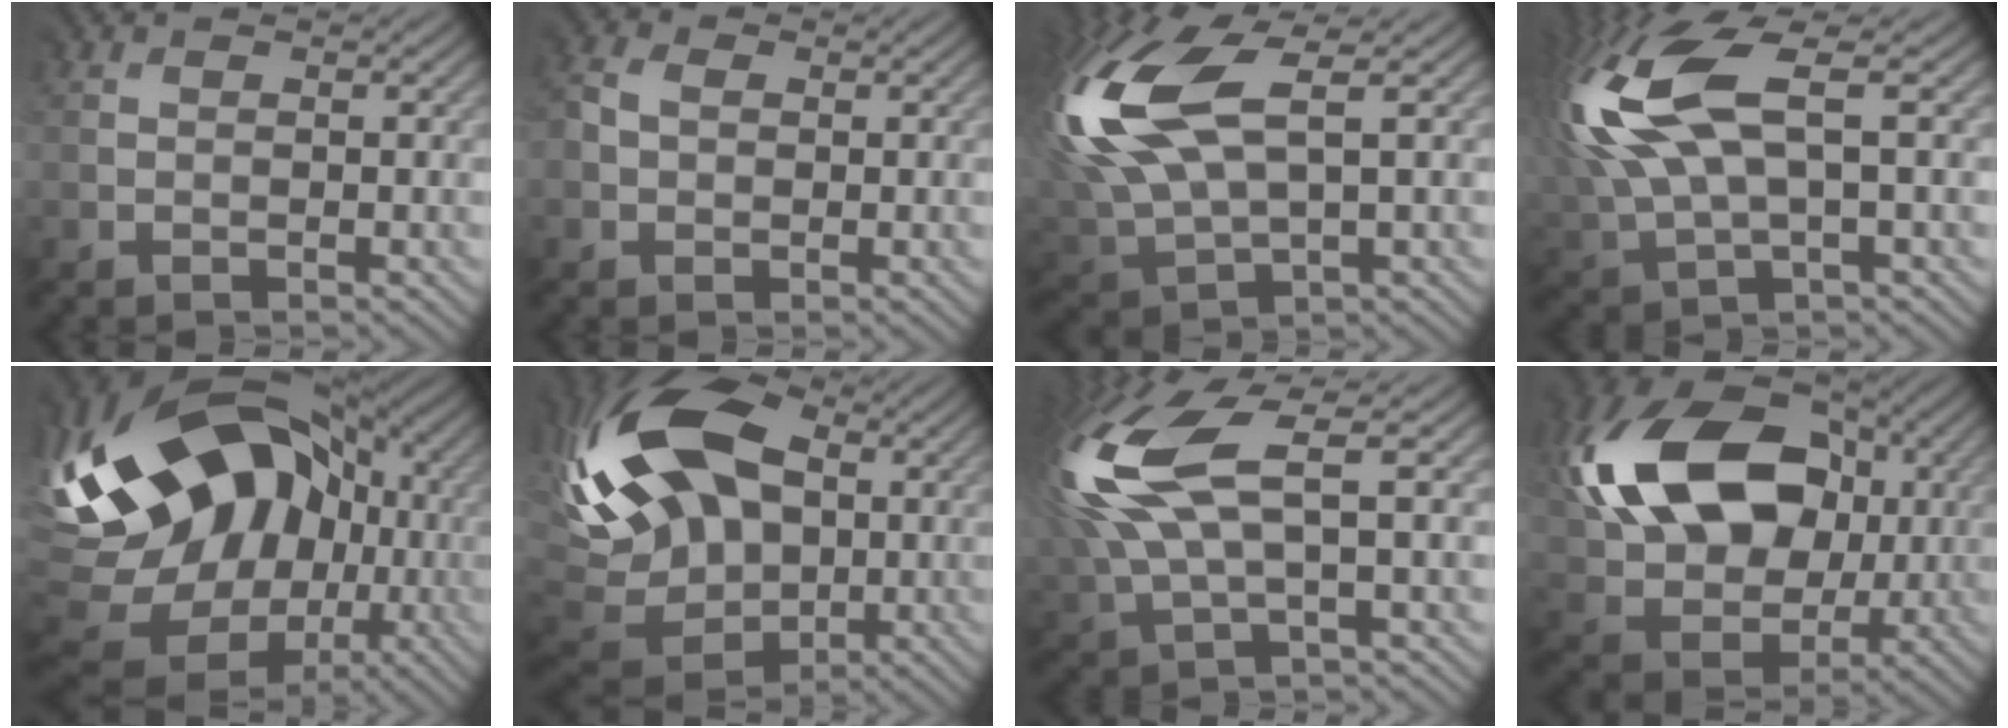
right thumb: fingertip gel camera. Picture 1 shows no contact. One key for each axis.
{"total": 3.1, "fx": 0.3, "fy": 2.6, "fz": 1.5, "tx": -0.043, "ty": -0.002, "tz": 0.009}
{"total": 15.0, "fx": 4.9, "fy": 7.5, "fz": 12.0, "tx": -0.322, "ty": 0.016, "tz": 0.099}
{"total": 12.2, "fx": 4.0, "fy": 4.8, "fz": 10.5, "tx": -0.270, "ty": 0.015, "tz": 0.080}
{"total": 21.3, "fx": 0.7, "fy": 16.7, "fz": 13.1, "tx": -0.286, "ty": -0.013, "tz": 0.034}
{"total": 19.0, "fx": 5.2, "fy": 12.7, "fz": 13.1, "tx": -0.300, "ty": 0.020, "tz": 0.101}
{"total": 12.1, "fx": 3.6, "fy": 4.4, "fz": 10.6, "tx": -0.283, "ty": 0.016, "tz": 0.075}
{"total": 17.1, "fx": 4.3, "fy": 12.2, "fz": 11.3, "tx": -0.257, "ty": 0.017, "tz": 0.086}